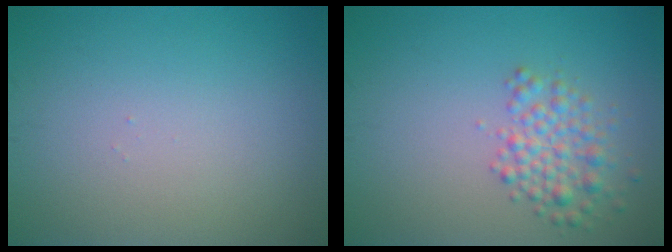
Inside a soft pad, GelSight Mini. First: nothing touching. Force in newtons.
{"total": 2.9, "press": 2.9, "slide": 0.1}